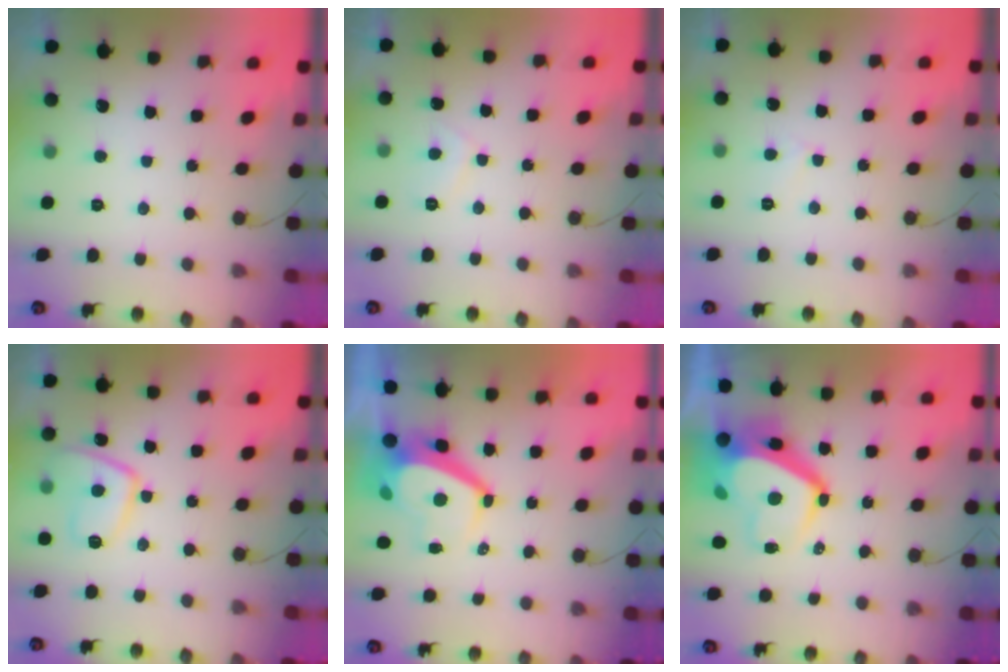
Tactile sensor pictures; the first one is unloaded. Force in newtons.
{"total": 2.7, "press": 2.6, "slide": 0.8}
{"total": 2.0, "press": 2.0, "slide": 0.2}
{"total": 10.7, "press": 10.6, "slide": 1.2}
{"total": 5.9, "press": 5.8, "slide": 0.7}
{"total": 9.0, "press": 9.0, "slide": 0.5}